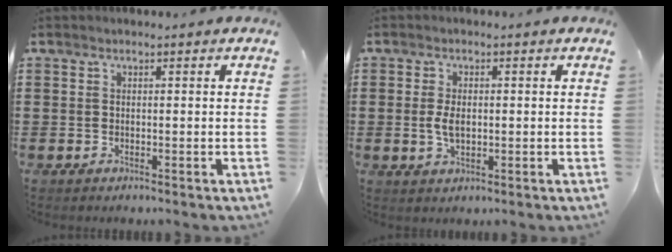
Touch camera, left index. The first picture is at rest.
{"total": 3.5, "force": [0.0, 1.9, 2.9], "torque": [-0.073, 0.001, -0.005]}